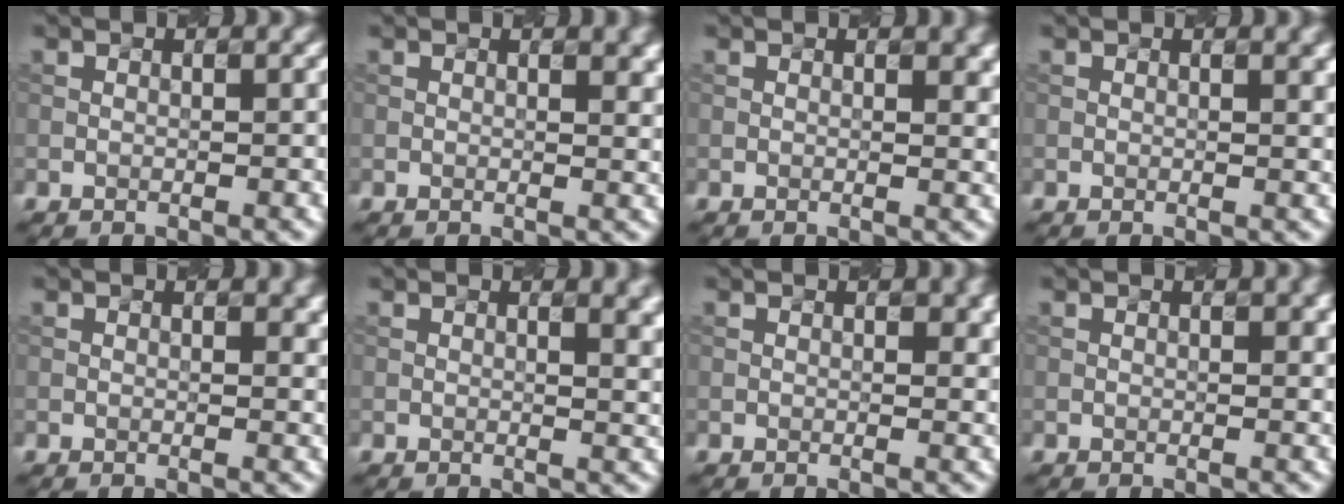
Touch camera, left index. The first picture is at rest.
{"total": 3.9, "force": [1.6, 1.9, 3.0], "torque": [-0.017, 0.013, 0.018]}
{"total": 3.4, "force": [1.4, 1.7, 2.7], "torque": [-0.015, 0.011, 0.015]}
{"total": 2.7, "force": [1.1, 1.2, 2.2], "torque": [-0.012, 0.007, 0.011]}
{"total": 2.3, "force": [0.9, 1.1, 1.8], "torque": [-0.013, 0.005, 0.012]}
{"total": 5.4, "force": [2.0, 2.6, 4.3], "torque": [-0.019, 0.019, 0.022]}
{"total": 2.0, "force": [0.8, 0.8, 1.7], "torque": [-0.017, 0.003, 0.015]}
{"total": 1.5, "force": [0.5, 0.5, 1.3], "torque": [-0.010, 0.002, 0.010]}